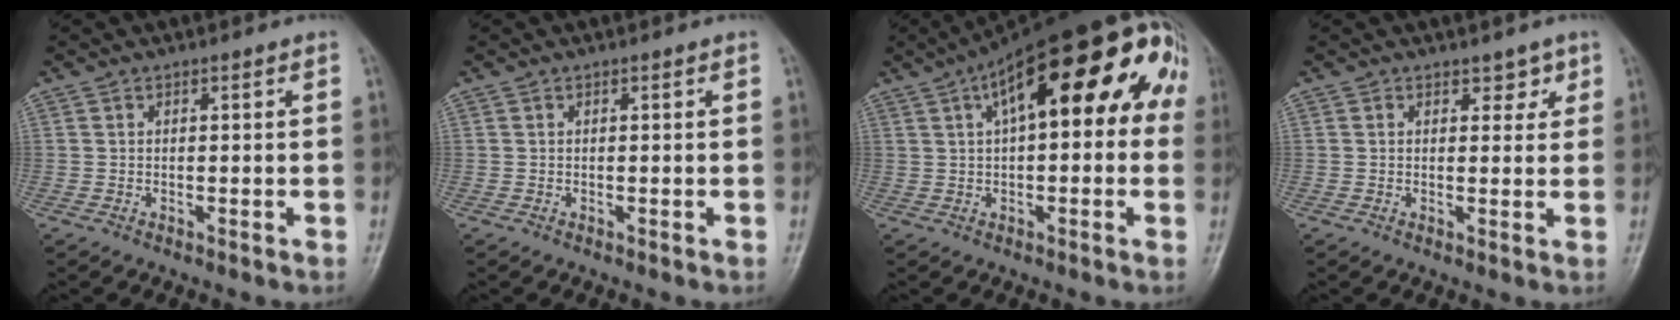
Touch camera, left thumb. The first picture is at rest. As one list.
[{"total": 0.0}, {"total": 22.1, "force": [6.6, 9.1, 19.0], "torque": [-0.259, 0.056, 0.086]}, {"total": 2.8, "force": [1.7, 1.8, 1.3], "torque": [0.009, -0.008, 0.021]}]